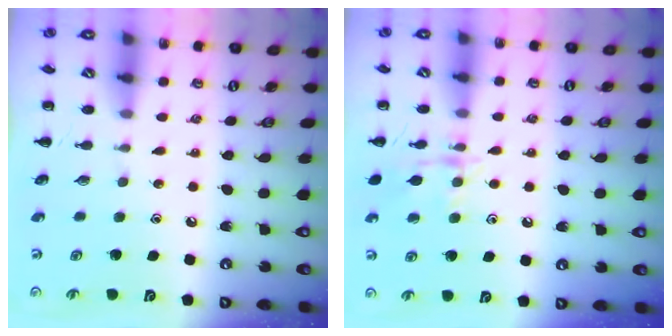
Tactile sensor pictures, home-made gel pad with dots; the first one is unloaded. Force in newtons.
{"total": 10.7, "press": 10.6, "slide": 0.7}